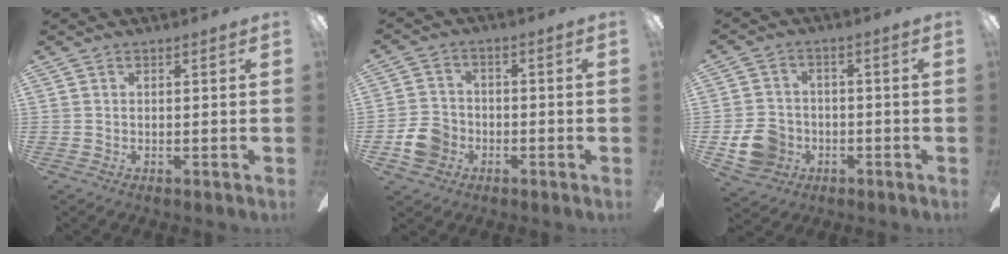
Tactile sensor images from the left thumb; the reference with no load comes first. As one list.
[{"total": 7.3, "force": [-2.7, 6.0, 3.0], "torque": [-0.076, 0.021, -0.048]}, {"total": 8.6, "force": [-2.6, 7.5, 3.3], "torque": [-0.073, 0.020, -0.046]}]